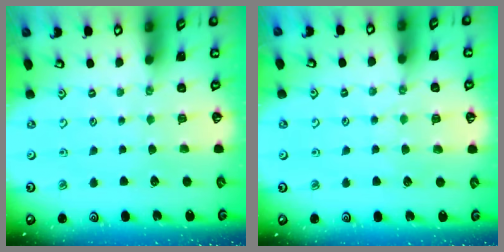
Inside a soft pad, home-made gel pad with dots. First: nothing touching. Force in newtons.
{"total": 4.7, "press": 4.6, "slide": 0.6}